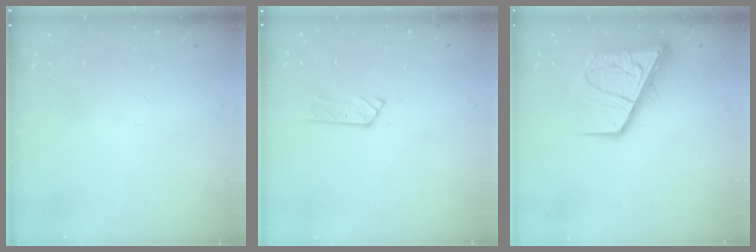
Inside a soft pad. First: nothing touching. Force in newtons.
{"total": 3.4, "press": 3.4, "slide": 0.3}
{"total": 13.6, "press": 13.5, "slide": 1.7}